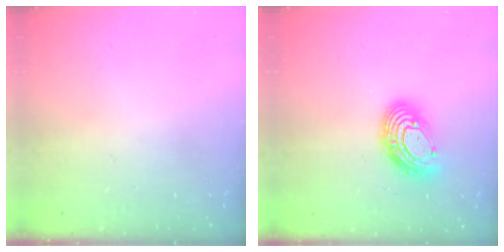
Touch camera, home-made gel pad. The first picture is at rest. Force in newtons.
{"total": 12.1, "press": 12.0, "slide": 1.1}